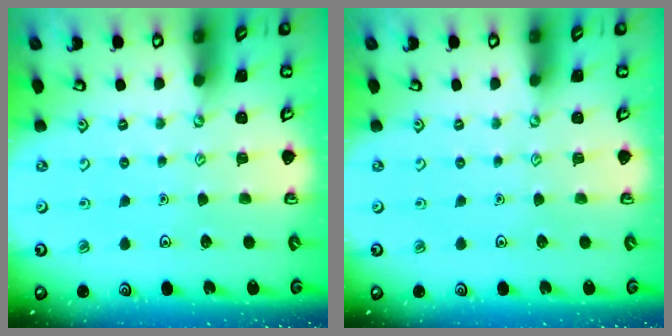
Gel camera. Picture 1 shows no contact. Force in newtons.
{"total": 0.0}